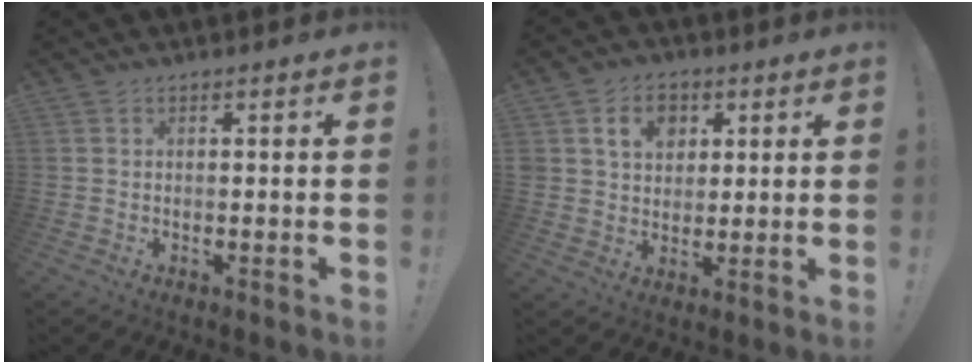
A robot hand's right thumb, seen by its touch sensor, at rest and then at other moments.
{"total": 9.3, "force": [3.9, 7.5, 4.0], "torque": [-0.060, -0.006, 0.074]}